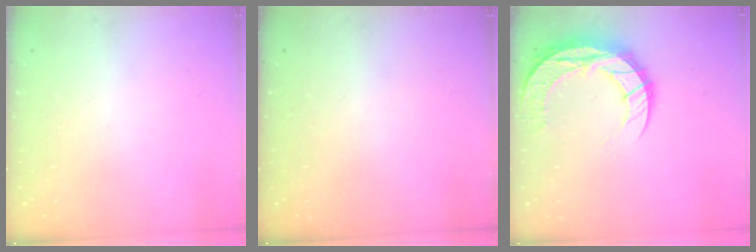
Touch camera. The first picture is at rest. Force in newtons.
{"total": 0.0}
{"total": 13.1, "press": 13.1, "slide": 0.9}